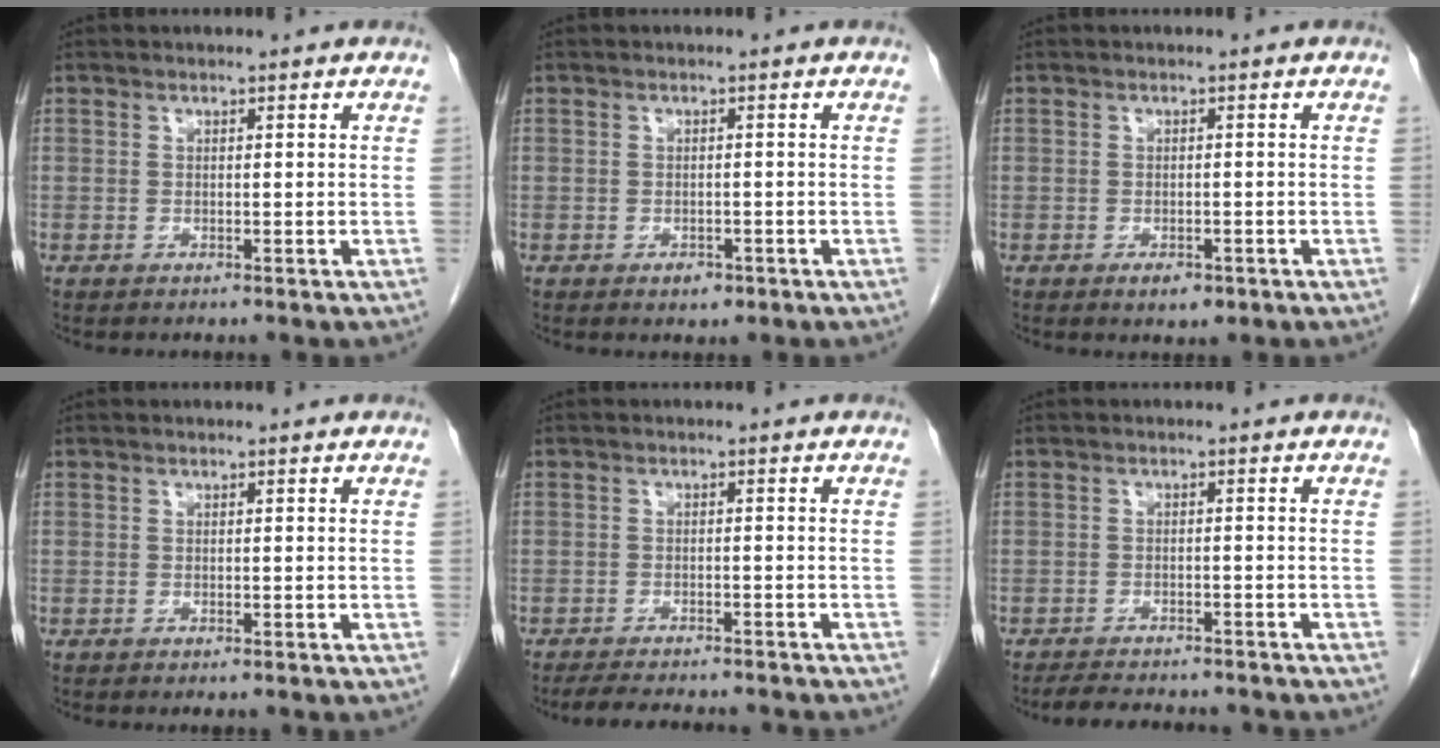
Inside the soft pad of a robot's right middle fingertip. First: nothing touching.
{"total": 1.7, "force": [-1.0, 1.1, 0.9], "torque": [-0.010, 0.003, -0.008]}
{"total": 2.3, "force": [-1.4, 1.1, 1.6], "torque": [-0.022, 0.001, -0.012]}
{"total": 0.0}
{"total": 9.4, "force": [-8.5, 1.7, 3.7], "torque": [-0.055, -0.011, -0.113]}
{"total": 8.4, "force": [-7.6, 1.9, 3.1], "torque": [-0.048, -0.006, -0.102]}